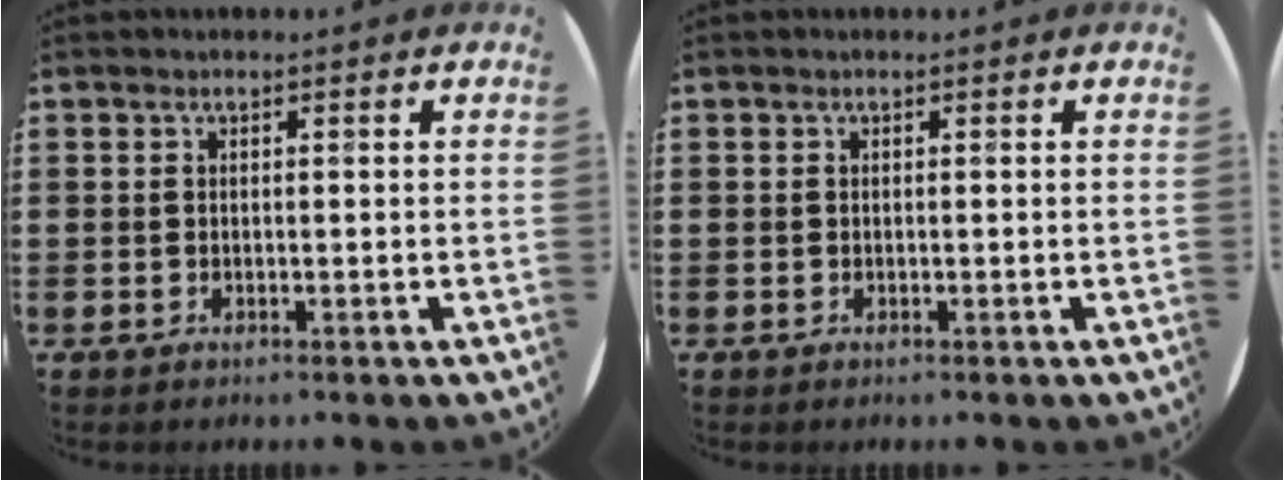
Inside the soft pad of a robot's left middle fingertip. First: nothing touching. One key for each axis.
{"total": 0.0}